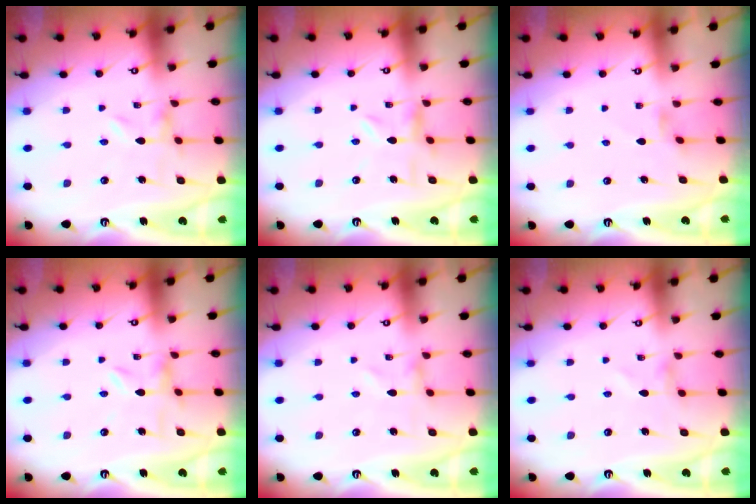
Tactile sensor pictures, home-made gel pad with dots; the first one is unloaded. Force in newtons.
{"total": 4.2, "press": 4.2, "slide": 0.4}
{"total": 1.2, "press": 1.1, "slide": 0.3}
{"total": 1.6, "press": 1.6, "slide": 0.3}
{"total": 0.8, "press": 0.8, "slide": 0.1}
{"total": 0.0}